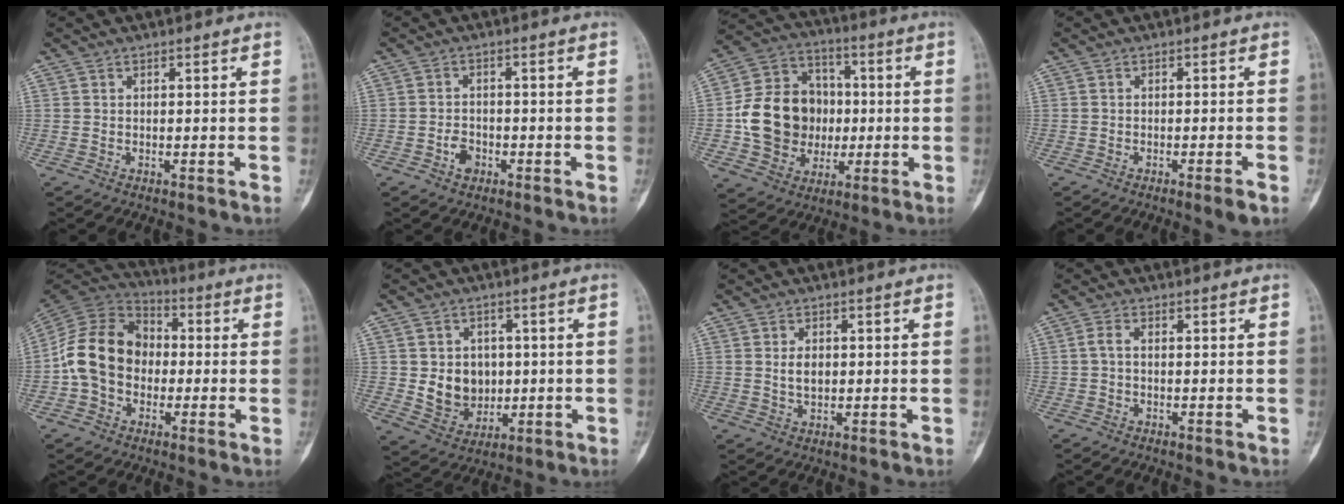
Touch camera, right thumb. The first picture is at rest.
{"total": 2.9, "force": [-1.5, 2.0, 1.5], "torque": [-0.019, 0.010, -0.026]}
{"total": 17.4, "force": [-1.0, 14.8, 9.0], "torque": [-0.127, 0.030, -0.010]}
{"total": 2.3, "force": [-1.4, 0.0, 1.9], "torque": [-0.036, -0.002, -0.021]}
{"total": 14.6, "force": [-1.4, 11.5, 8.8], "torque": [-0.145, 0.036, -0.038]}
{"total": 9.1, "force": [0.1, 7.7, 4.7], "torque": [-0.036, -0.001, 0.017]}
{"total": 3.3, "force": [0.4, 2.1, 2.5], "torque": [-0.038, -0.003, 0.012]}
{"total": 1.7, "force": [0.0, 0.9, 1.4], "torque": [-0.028, 0.005, -0.003]}